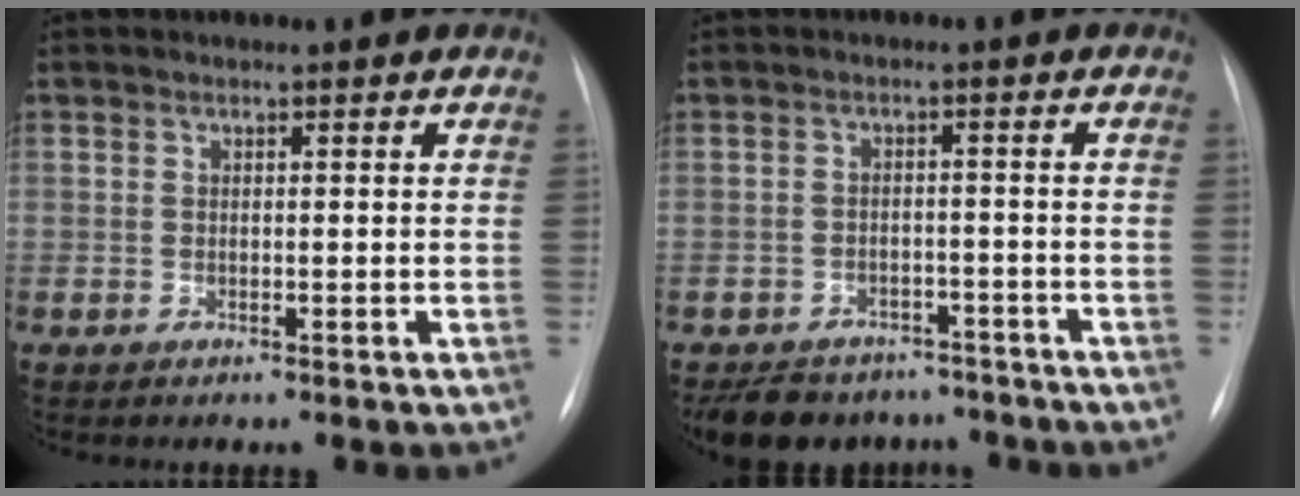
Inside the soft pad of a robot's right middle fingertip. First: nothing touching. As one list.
[{"total": 10.9, "force": [-9.0, 5.6, 2.6], "torque": [-0.040, 0.006, -0.117]}]